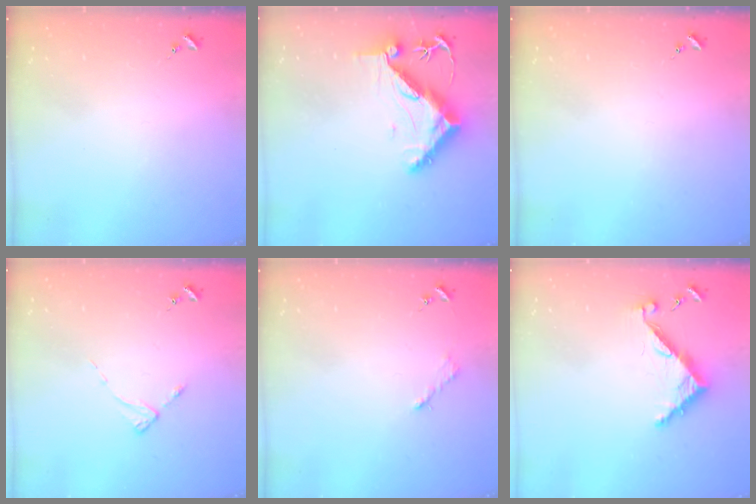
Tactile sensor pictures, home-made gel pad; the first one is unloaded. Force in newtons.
{"total": 12.8, "press": 12.8, "slide": 1.2}
{"total": 0.0}
{"total": 2.2, "press": 2.2, "slide": 0.4}
{"total": 2.6, "press": 2.6, "slide": 0.4}
{"total": 6.7, "press": 6.6, "slide": 0.6}